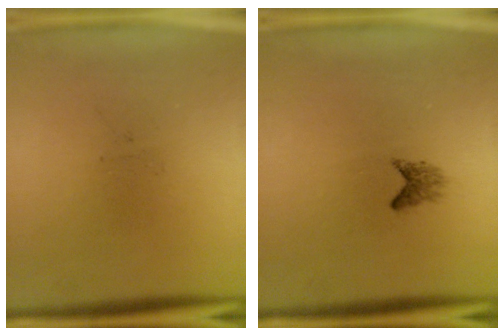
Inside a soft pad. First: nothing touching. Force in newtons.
{"total": 1.4}